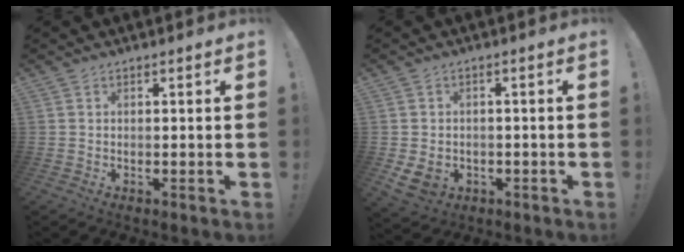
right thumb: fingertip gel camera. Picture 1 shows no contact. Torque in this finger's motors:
{"motor_torque": [-0.14, 0.16, 0.64, -0.43, 0.01]}